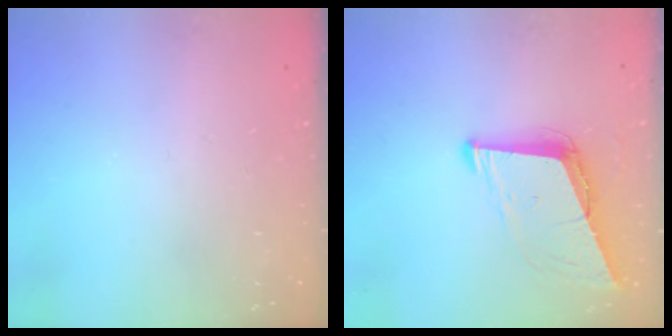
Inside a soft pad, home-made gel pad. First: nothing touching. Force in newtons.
{"total": 9.1, "press": 8.4, "slide": 3.5}